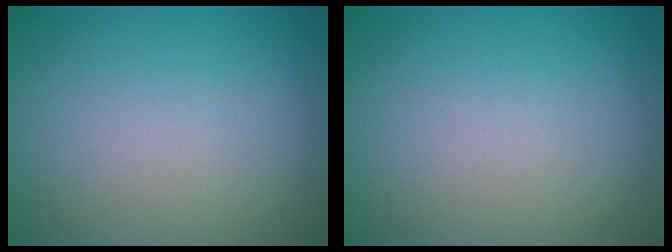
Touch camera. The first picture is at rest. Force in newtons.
{"total": 0.0}